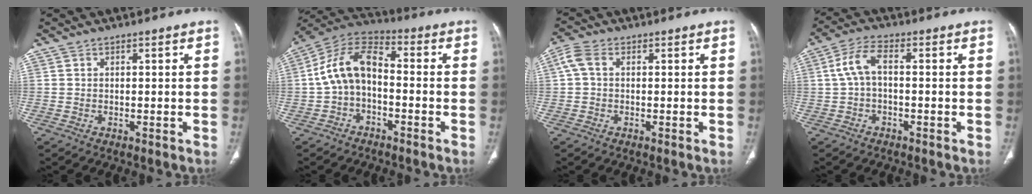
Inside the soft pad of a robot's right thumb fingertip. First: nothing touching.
{"total": 9.8, "force": [-0.8, 6.6, 7.3], "torque": [-0.136, 0.041, -0.030]}
{"total": 3.0, "force": [1.0, 2.4, 1.6], "torque": [-0.050, 0.013, 0.011]}
{"total": 4.7, "force": [0.5, 2.6, 3.9], "torque": [-0.089, 0.020, 0.000]}